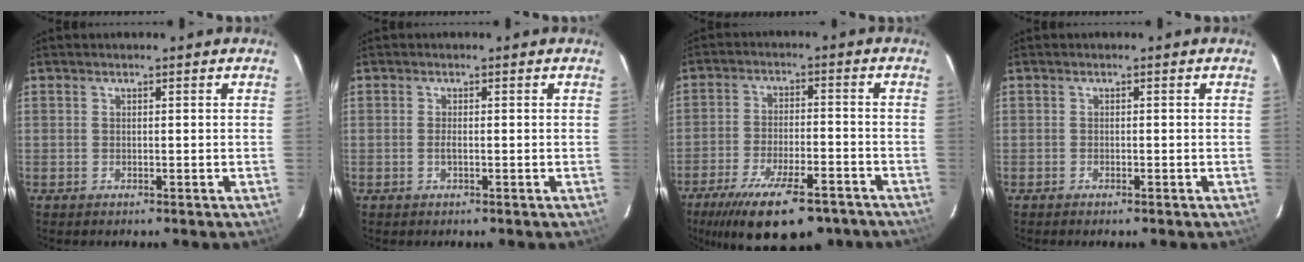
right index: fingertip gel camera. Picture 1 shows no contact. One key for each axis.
{"total": 0.9, "fx": -0.2, "fy": 0.2, "fz": 0.9, "tx": -0.018, "ty": 0.000, "tz": -0.004}
{"total": 18.6, "fx": -13.2, "fy": 6.3, "fz": 11.5, "tx": -0.219, "ty": -0.035, "tz": -0.199}
{"total": 0.6, "fx": -0.5, "fy": 0.1, "fz": 0.2, "tx": -0.006, "ty": -0.001, "tz": -0.011}